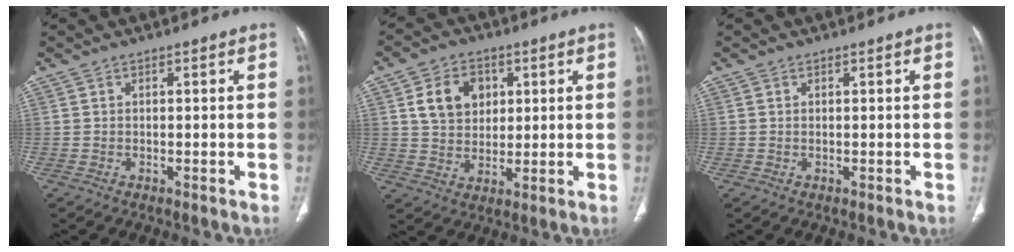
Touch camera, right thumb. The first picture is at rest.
{"total": 9.3, "force": [2.9, 7.2, 5.1], "torque": [-0.056, -0.008, 0.055]}
{"total": 0.0}